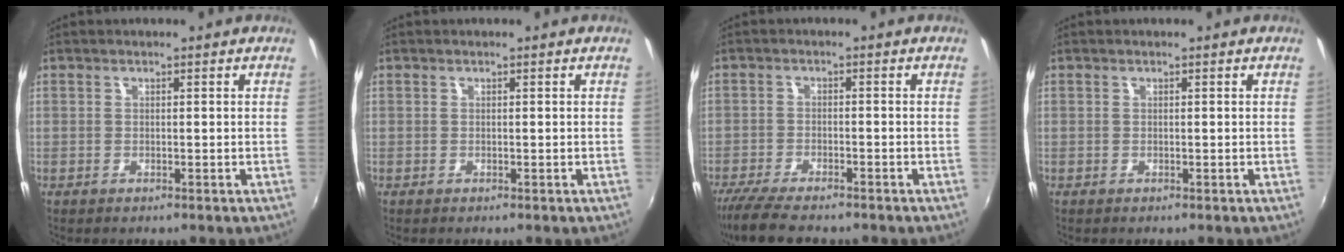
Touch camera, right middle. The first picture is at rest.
{"total": 0.0}
{"total": 9.4, "force": [-7.9, 1.9, 4.7], "torque": [-0.114, -0.033, -0.137]}
{"total": 0.0}